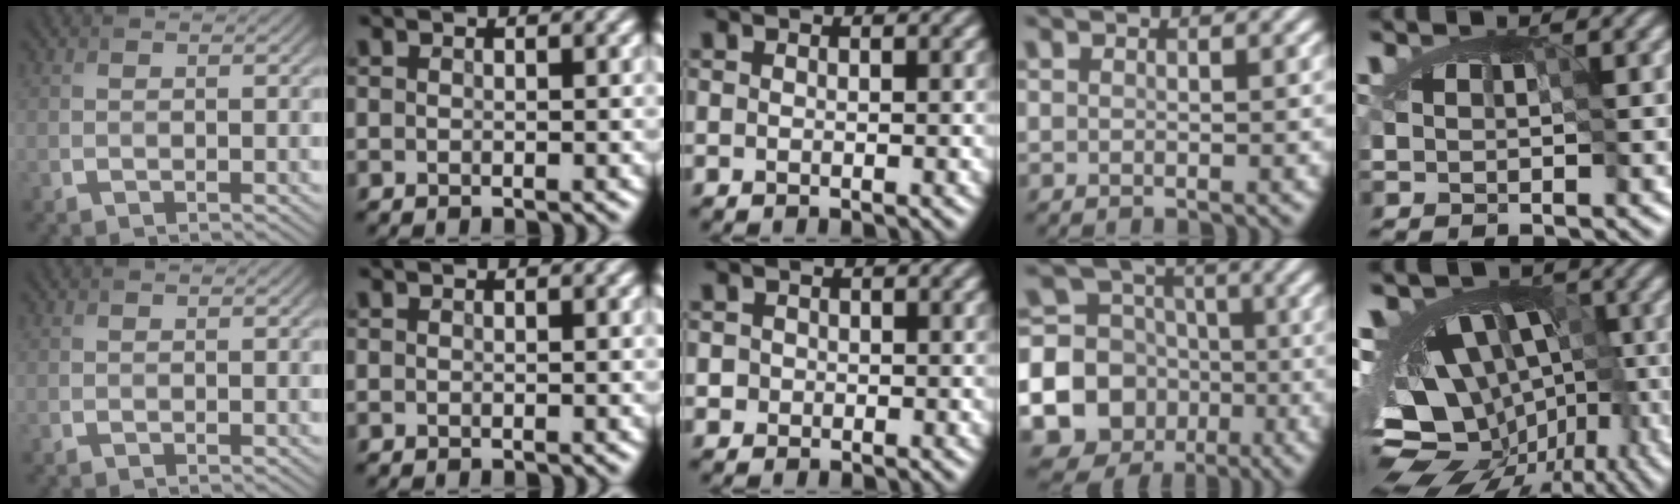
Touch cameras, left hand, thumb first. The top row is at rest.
{"middle": {"total": 0.8, "force": [0.0, 0.8, 0.1], "torque": [0.007, -0.002, -0.002]}, "ring": {"total": 20.3, "force": [-6.1, 18.8, 4.7], "torque": [-0.147, -0.039, -0.129]}, "little": {"total": 11.4, "force": [-5.8, 6.7, 7.2], "torque": [-0.065, -0.023, -0.089]}}